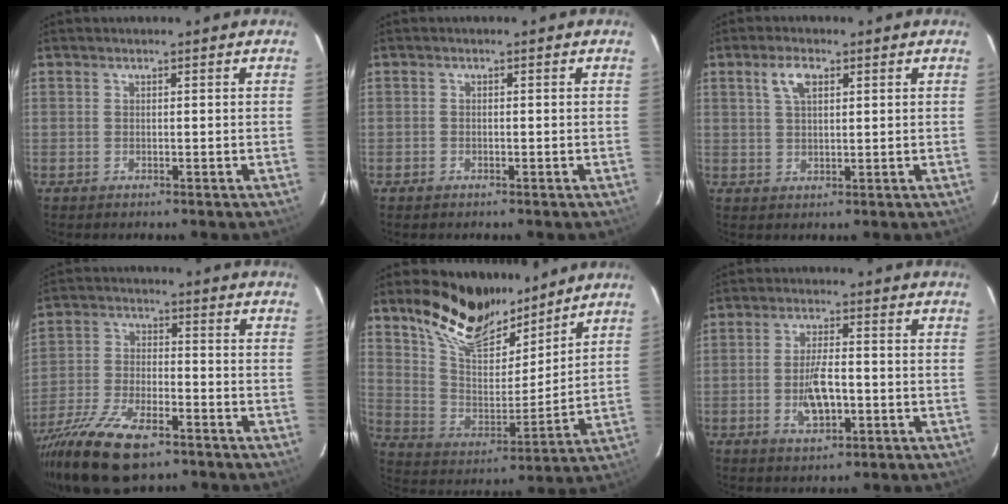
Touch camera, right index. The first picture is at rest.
{"total": 0.7, "force": [-0.5, 0.5, 0.0], "torque": [-0.002, 0.000, -0.011]}
{"total": 4.1, "force": [1.9, 1.8, 3.1], "torque": [-0.059, 0.008, 0.036]}
{"total": 16.6, "force": [-11.4, 6.3, 10.3], "torque": [-0.224, -0.041, -0.210]}
{"total": 18.1, "force": [13.8, 7.5, 8.9], "torque": [-0.181, 0.014, 0.254]}
{"total": 7.0, "force": [-1.9, 2.8, 6.1], "torque": [-0.121, -0.001, -0.029]}